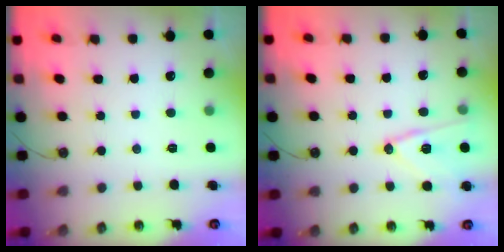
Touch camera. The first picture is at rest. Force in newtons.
{"total": 12.8, "press": 12.8, "slide": 0.5}